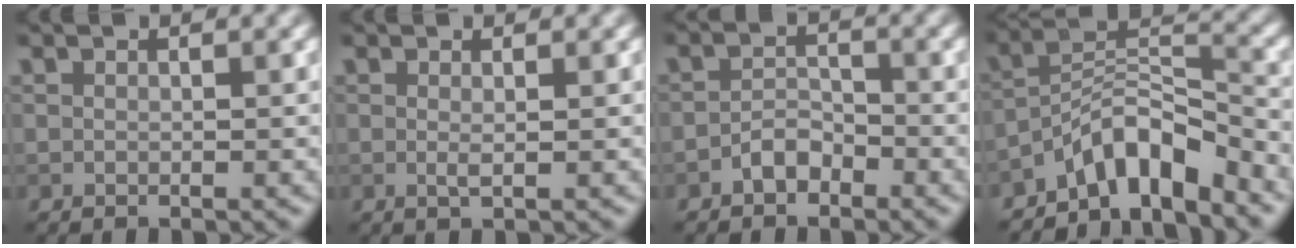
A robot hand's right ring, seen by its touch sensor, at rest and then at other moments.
{"total": 0.8, "force": [0.1, 0.1, 0.8], "torque": [-0.015, -0.001, 0.000]}
{"total": 2.0, "force": [-1.4, 1.1, 0.9], "torque": [-0.014, 0.008, -0.029]}
{"total": 6.0, "force": [-4.7, 1.7, 3.2], "torque": [-0.044, 0.009, -0.090]}